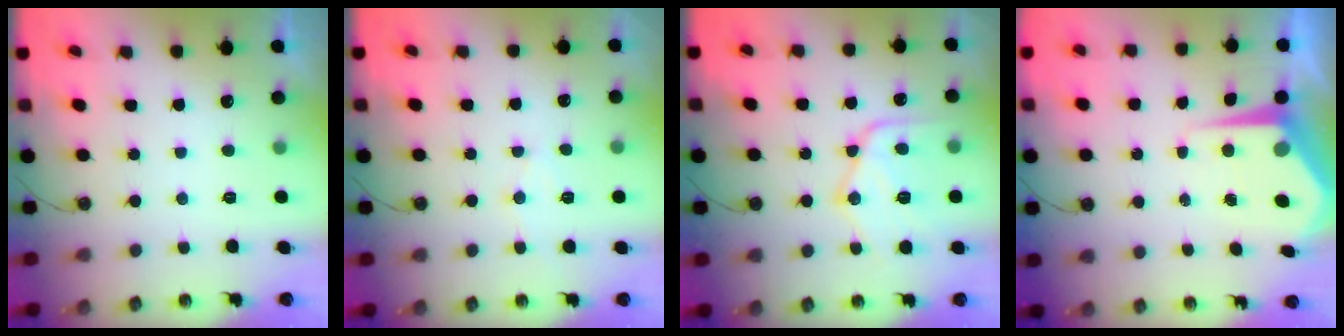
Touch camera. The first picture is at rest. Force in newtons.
{"total": 6.0, "press": 6.0, "slide": 0.3}
{"total": 15.7, "press": 15.6, "slide": 1.2}
{"total": 7.3, "press": 7.3, "slide": 0.5}